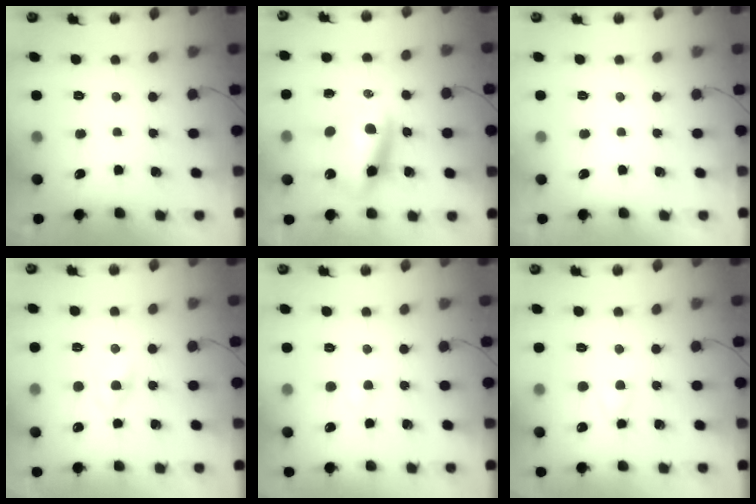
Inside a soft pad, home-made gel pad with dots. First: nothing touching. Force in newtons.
{"total": 12.5, "press": 12.1, "slide": 3.1}
{"total": 0.0}
{"total": 2.8, "press": 2.6, "slide": 1.2}
{"total": 2.5, "press": 2.3, "slide": 1.0}
{"total": 2.7, "press": 2.5, "slide": 1.0}